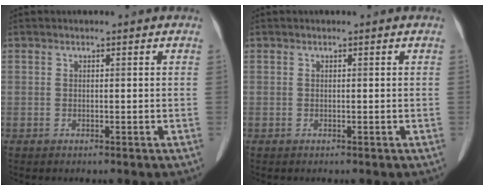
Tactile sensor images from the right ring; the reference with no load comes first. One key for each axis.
{"total": 0.0}